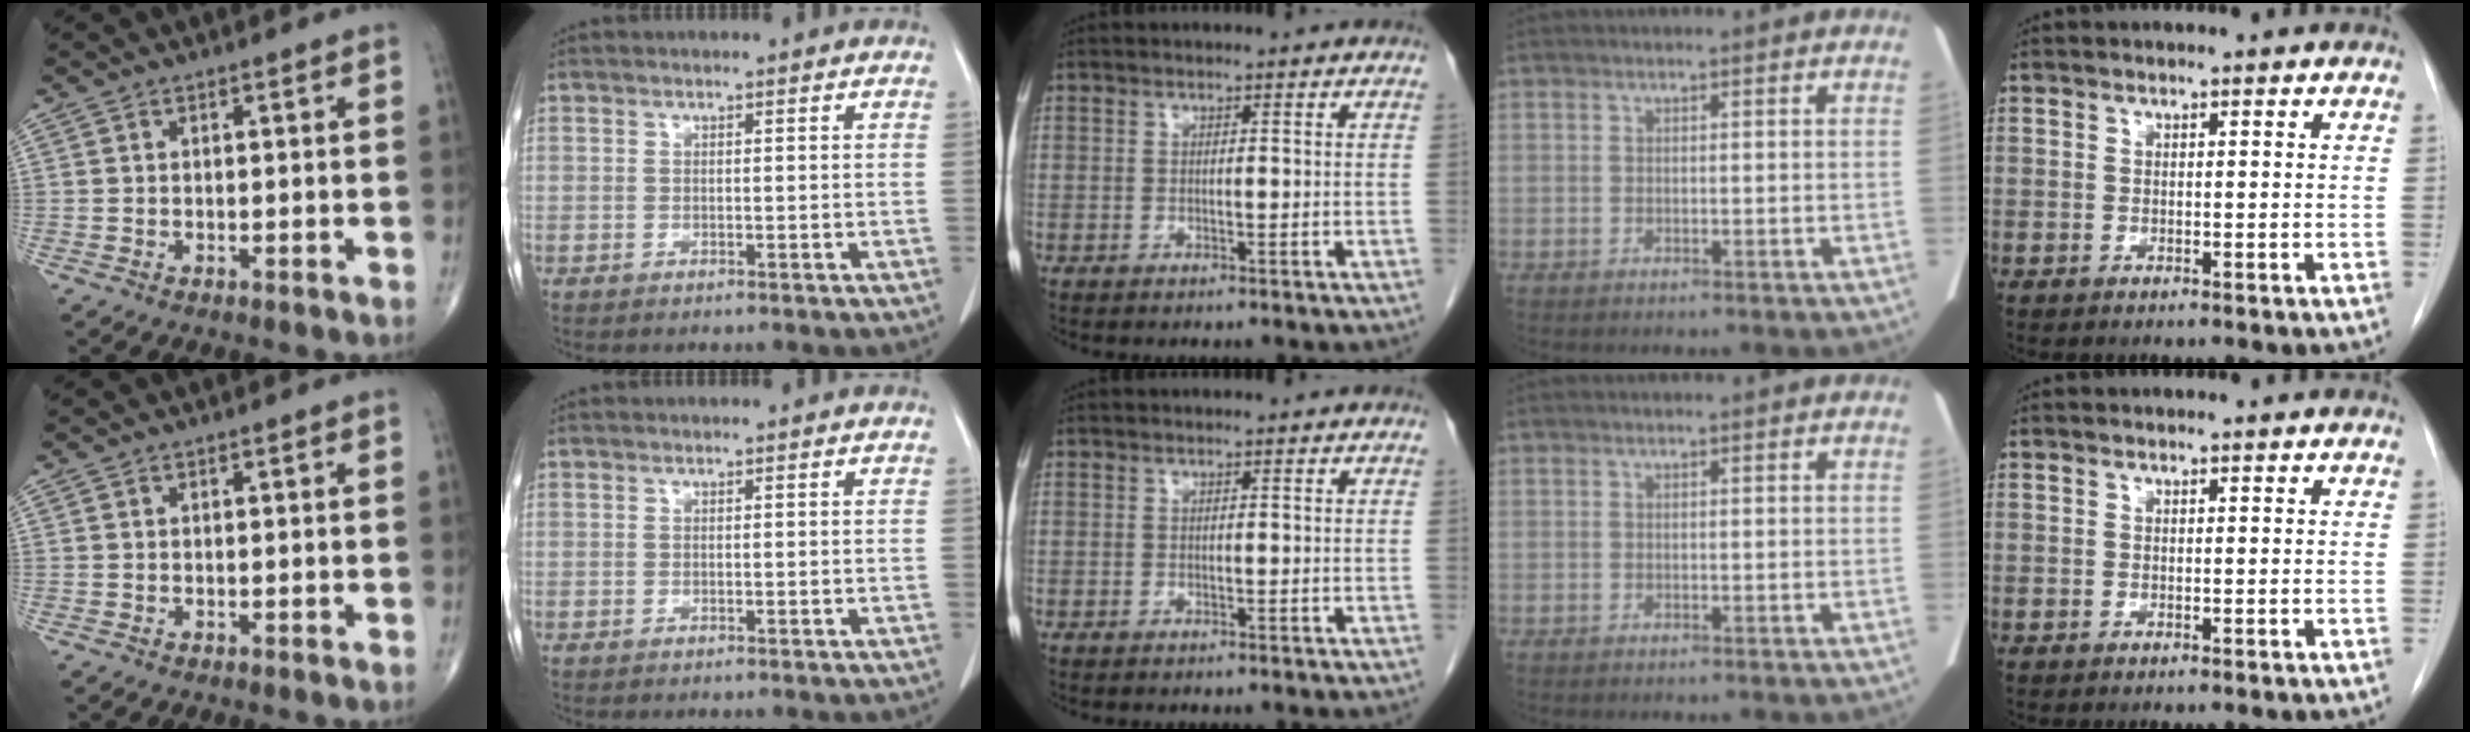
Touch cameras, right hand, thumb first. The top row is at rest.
{}